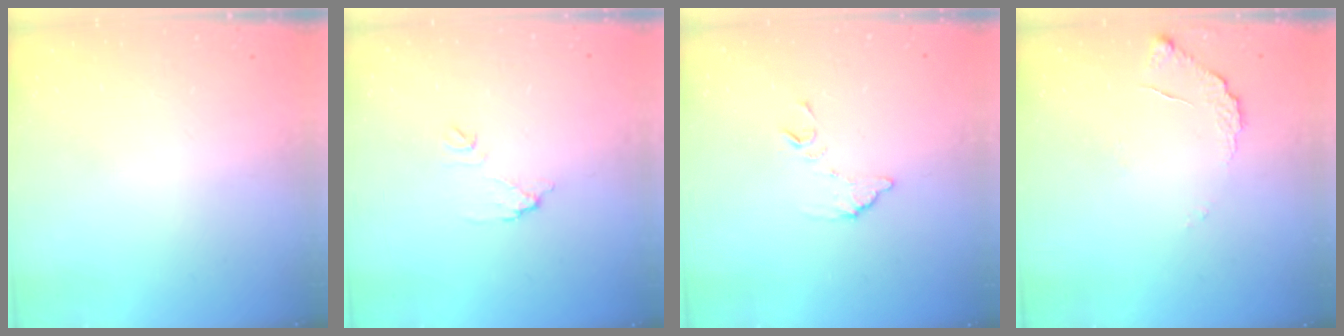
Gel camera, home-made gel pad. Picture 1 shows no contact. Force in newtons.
{"total": 6.9, "press": 6.9, "slide": 0.4}
{"total": 8.4, "press": 8.4, "slide": 0.4}
{"total": 8.3, "press": 8.3, "slide": 0.3}